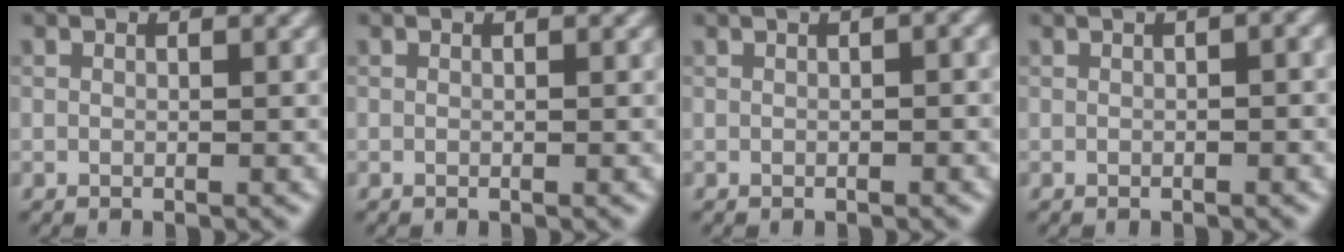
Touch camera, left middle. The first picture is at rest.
{"total": 0.0}
{"total": 3.7, "force": [1.2, 1.5, 3.1], "torque": [-0.024, 0.020, -0.002]}
{"total": 3.8, "force": [1.2, 1.5, 3.3], "torque": [-0.025, 0.020, -0.003]}